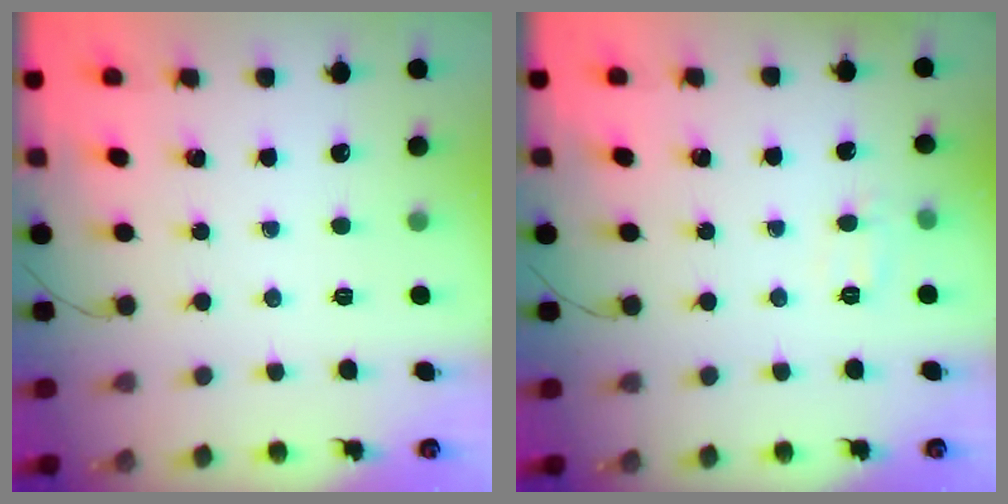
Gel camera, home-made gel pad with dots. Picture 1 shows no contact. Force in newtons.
{"total": 5.7, "press": 5.5, "slide": 1.4}